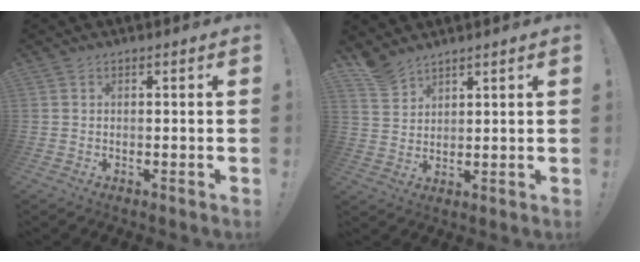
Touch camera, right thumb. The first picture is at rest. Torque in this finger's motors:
{"motor_torque": [-0.36, 0.42, 0.02, 0.54, 0.10]}